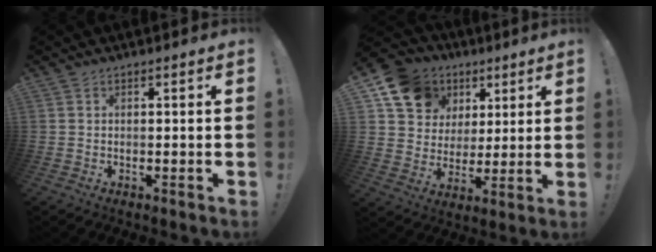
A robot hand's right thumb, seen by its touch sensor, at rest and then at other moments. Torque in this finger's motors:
{"motor_torque": [0.75, 1.83, 0.18, -0.04, 0.02]}